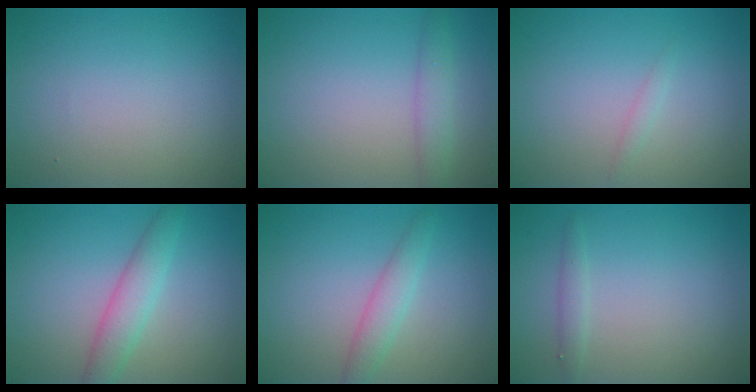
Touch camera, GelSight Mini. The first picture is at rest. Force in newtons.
{"total": 2.2, "press": 2.2, "slide": 0.1}
{"total": 0.7, "press": 0.7, "slide": 0.0}
{"total": 3.2, "press": 3.2, "slide": 0.1}
{"total": 2.3, "press": 2.3, "slide": 0.1}
{"total": 1.0, "press": 1.0, "slide": 0.1}